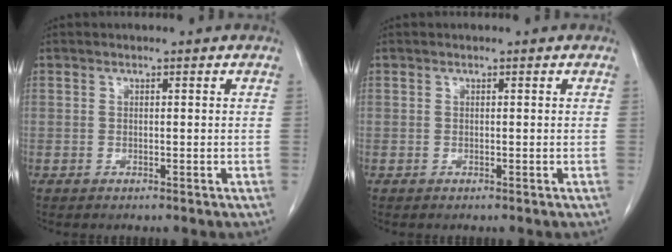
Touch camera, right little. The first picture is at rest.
{"total": 0.0}